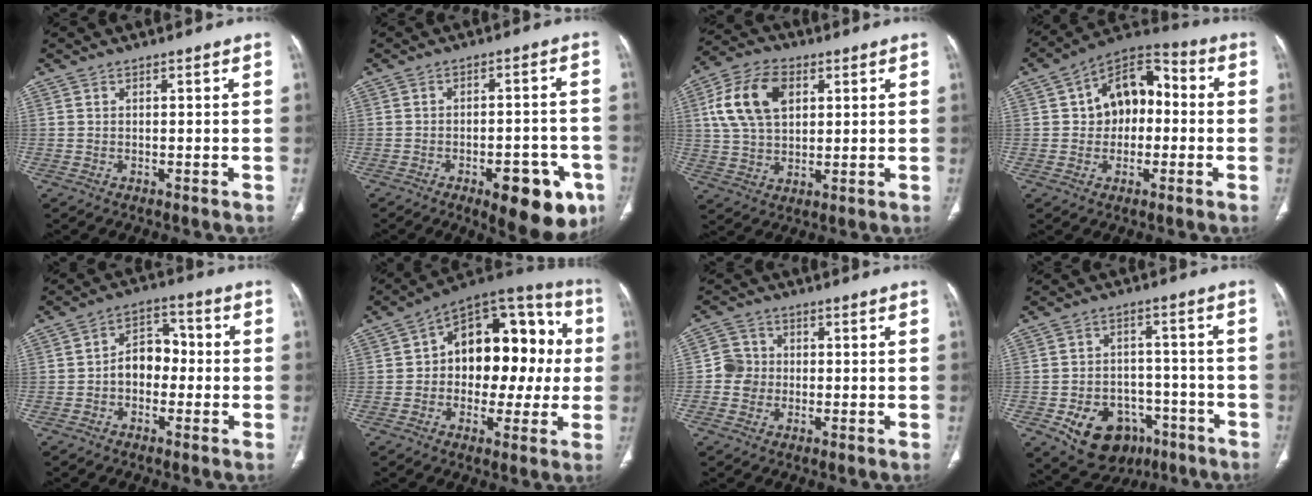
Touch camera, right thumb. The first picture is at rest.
{"total": 13.7, "force": [-6.5, 5.8, 10.6], "torque": [-0.103, 0.024, -0.076]}
{"total": 13.4, "force": [3.9, 8.6, 9.5], "torque": [-0.172, 0.007, 0.072]}
{"total": 13.2, "force": [0.7, 9.2, 9.5], "torque": [-0.103, 0.039, -0.002]}
{"total": 7.8, "force": [-1.1, 5.7, 5.2], "torque": [-0.052, 0.034, -0.030]}
{"total": 21.3, "force": [1.3, 13.3, 16.6], "torque": [-0.177, 0.046, 0.013]}
{"total": 4.7, "force": [-0.5, 4.5, 1.0], "torque": [0.008, 0.010, -0.018]}
{"total": 15.5, "force": [-7.4, 11.3, 7.5], "torque": [-0.085, 0.049, -0.098]}